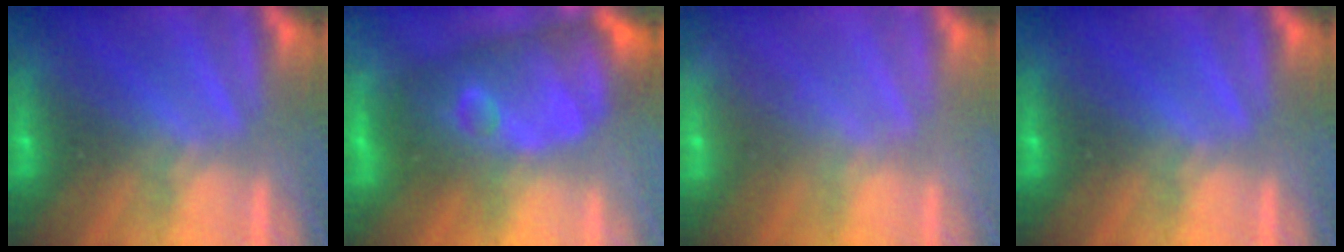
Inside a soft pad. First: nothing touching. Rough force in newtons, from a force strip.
{"total": 10.0}
{"total": 1.9}
{"total": 0.0}